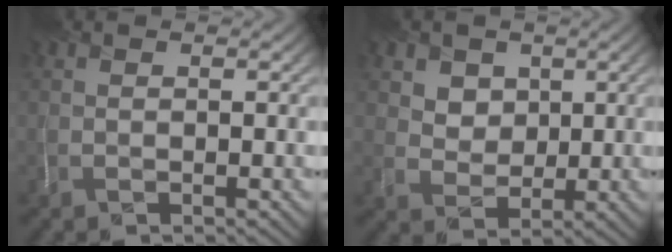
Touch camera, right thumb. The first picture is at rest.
{"total": 4.5, "force": [2.5, 3.6, 1.0], "torque": [-0.040, -0.025, 0.060]}